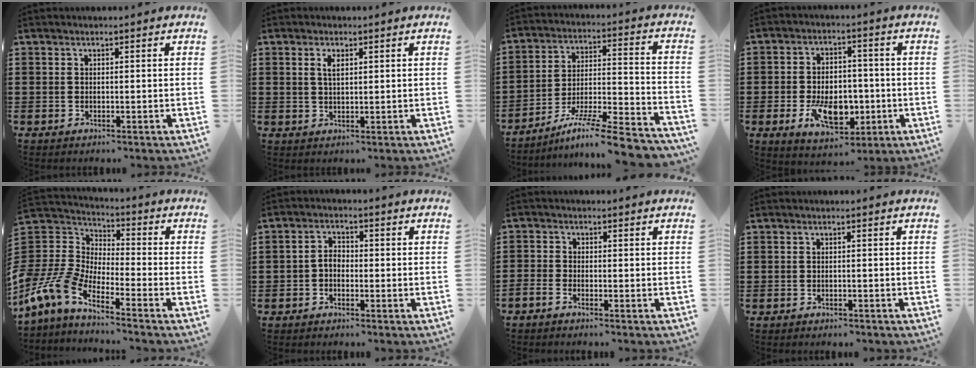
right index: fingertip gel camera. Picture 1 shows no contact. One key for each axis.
{"total": 2.0, "fx": 0.9, "fy": 0.8, "fz": 1.6, "tx": -0.034, "ty": 0.005, "tz": 0.015}
{"total": 10.0, "fx": -8.0, "fy": 0.1, "fz": 6.0, "tx": -0.097, "ty": 0.000, "tz": -0.160}
{"total": 9.6, "fx": -2.6, "fy": 6.0, "fz": 7.1, "tx": -0.128, "ty": 0.002, "tz": -0.045}
{"total": 7.8, "fx": -5.9, "fy": 3.6, "fz": 3.5, "tx": -0.123, "ty": -0.009, "tz": -0.131}
{"total": 2.3, "fx": -1.0, "fy": 1.4, "fz": 1.5, "tx": -0.038, "ty": 0.003, "tz": -0.023}
{"total": 1.2, "fx": -1.2, "fy": 0.1, "fz": 0.2, "tx": -0.007, "ty": 0.003, "tz": -0.023}
{"total": 0.6, "fx": -0.6, "fy": 0.1, "fz": 0.1, "tx": -0.004, "ty": -0.001, "tz": -0.013}